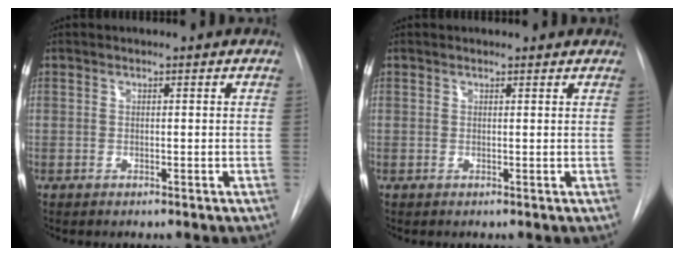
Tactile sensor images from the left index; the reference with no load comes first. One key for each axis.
{"total": 2.7, "fx": 2.5, "fy": 0.8, "fz": 0.6, "tx": -0.011, "ty": 0.015, "tz": 0.021}